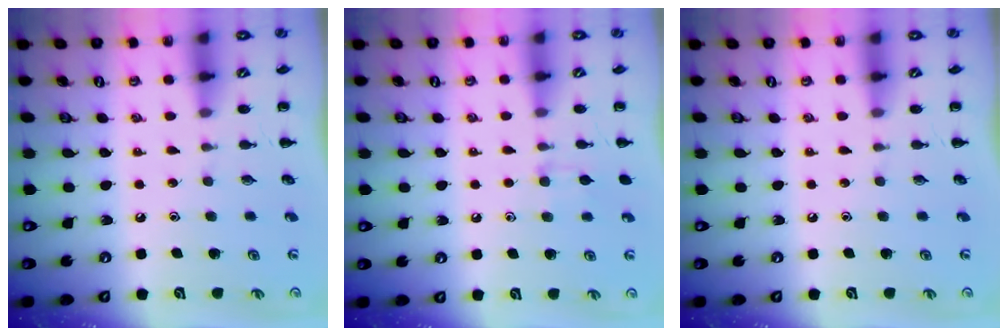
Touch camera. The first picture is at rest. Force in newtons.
{"total": 6.9, "press": 6.6, "slide": 2.0}
{"total": 0.0}